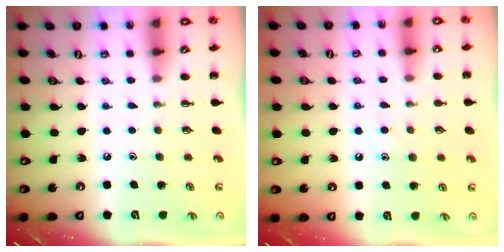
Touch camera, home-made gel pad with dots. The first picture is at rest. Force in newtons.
{"total": 8.2, "press": 8.1, "slide": 1.2}